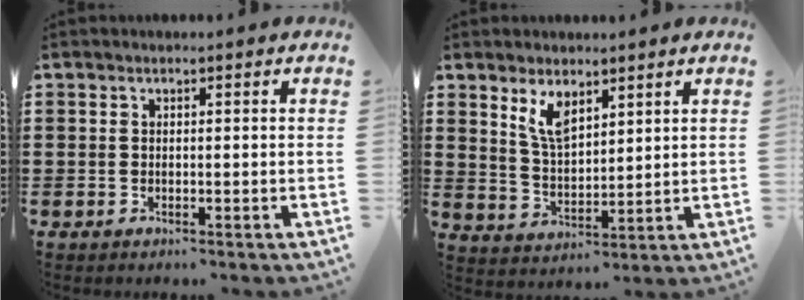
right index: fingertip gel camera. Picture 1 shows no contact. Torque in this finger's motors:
{"motor_torque": [0.23, 0.09, 0.16, 0.05]}